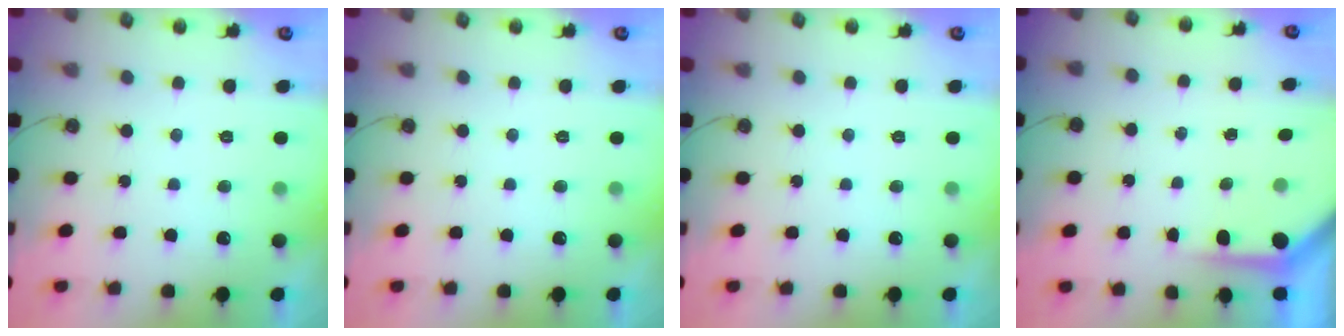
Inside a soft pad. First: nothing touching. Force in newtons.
{"total": 0.0}
{"total": 0.0}
{"total": 3.6, "press": 3.6, "slide": 0.3}